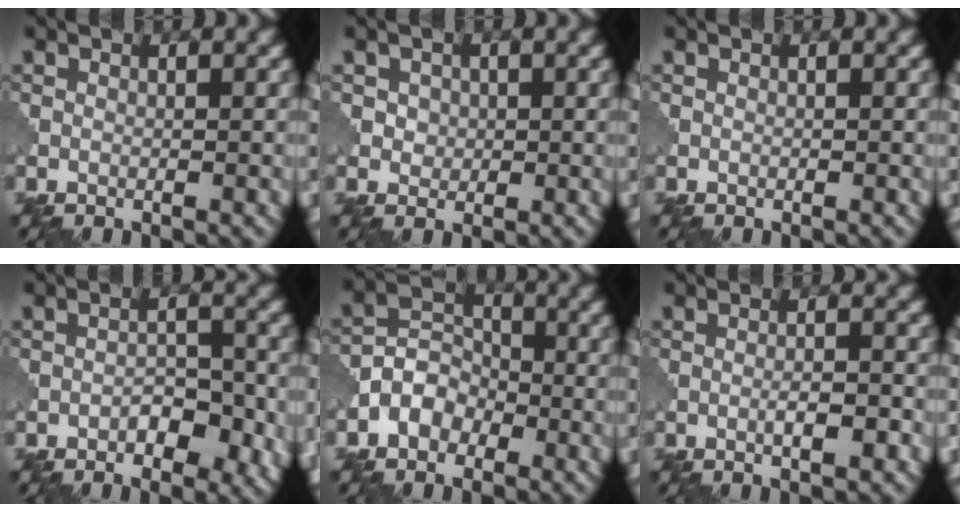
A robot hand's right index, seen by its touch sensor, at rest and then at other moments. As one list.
[{"total": 1.9, "force": [0.5, 1.6, 0.7], "torque": [-0.015, -0.002, 0.018]}, {"total": 0.0}, {"total": 3.7, "force": [-1.5, 1.9, 2.8], "torque": [-0.037, 0.002, -0.021]}, {"total": 3.5, "force": [-1.7, 2.6, 1.5], "torque": [-0.025, 0.012, -0.040]}, {"total": 2.3, "force": [-0.8, 0.4, 2.1], "torque": [-0.034, 0.005, -0.013]}]